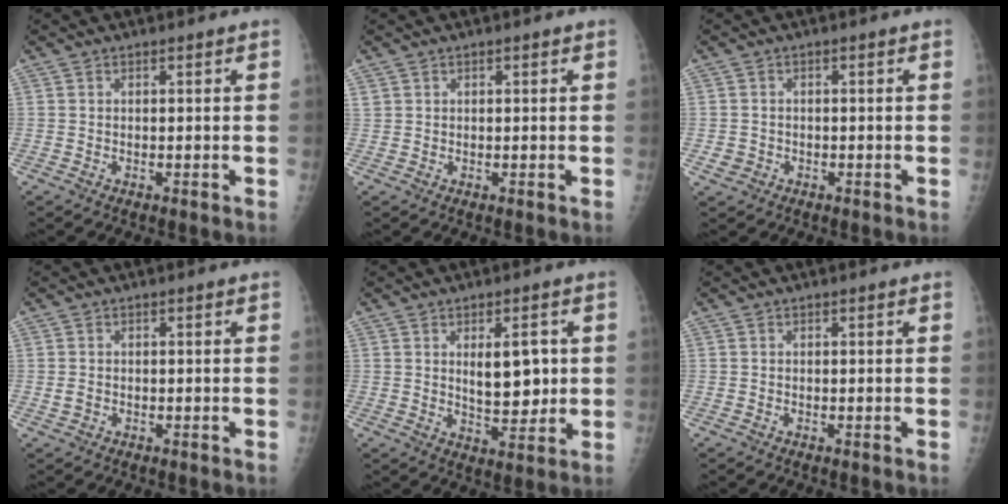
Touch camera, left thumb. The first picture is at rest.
{"total": 0.7, "force": [0.4, 0.6, 0.1], "torque": [0.006, -0.002, 0.006]}
{"total": 2.1, "force": [-0.9, 1.9, 0.4], "torque": [-0.005, 0.005, -0.012]}
{"total": 1.4, "force": [-0.5, 1.1, 0.6], "torque": [-0.017, 0.002, -0.007]}
{"total": 8.0, "force": [1.5, 3.9, 6.8], "torque": [-0.079, -0.016, 0.031]}
{"total": 0.0}